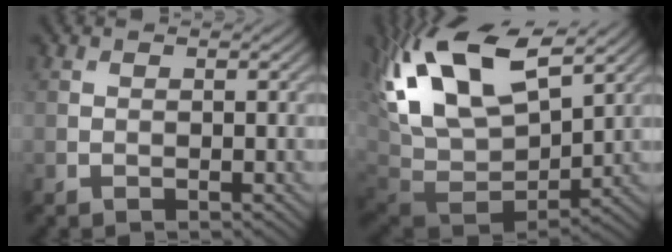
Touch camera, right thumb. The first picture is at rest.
{"total": 19.2, "force": [7.3, 10.2, 14.5], "torque": [-0.309, 0.016, 0.168]}